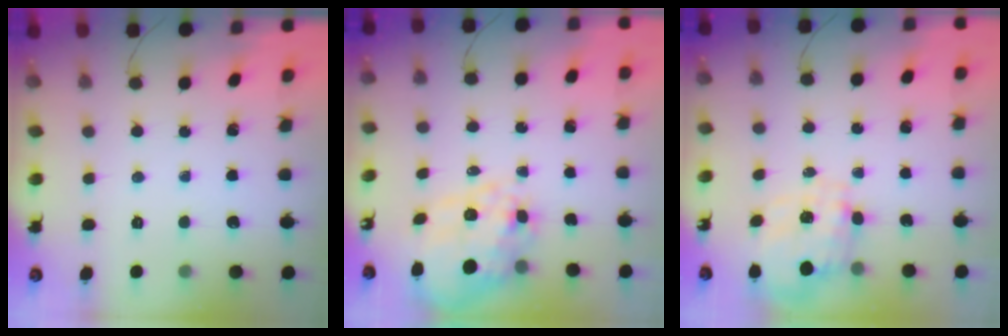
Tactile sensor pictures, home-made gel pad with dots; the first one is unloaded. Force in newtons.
{"total": 13.9, "press": 13.6, "slide": 3.0}
{"total": 2.9, "press": 2.7, "slide": 1.2}